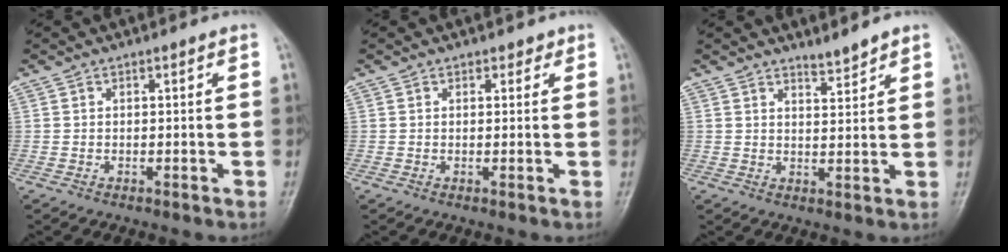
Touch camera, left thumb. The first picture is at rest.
{"total": 1.2, "force": [0.8, 0.8, 0.4], "torque": [0.008, -0.004, 0.007]}
{"total": 3.0, "force": [2.8, 0.2, 1.2], "torque": [-0.014, -0.029, 0.048]}